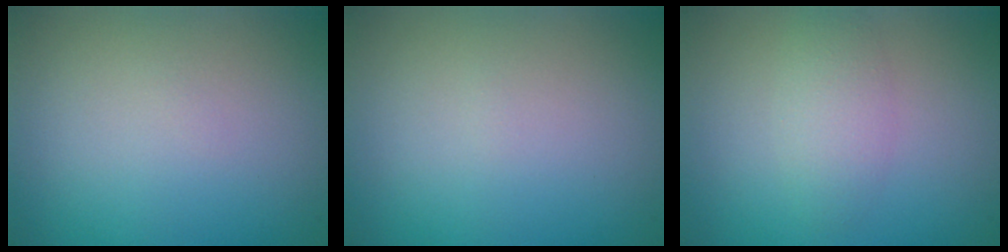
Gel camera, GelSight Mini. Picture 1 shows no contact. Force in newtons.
{"total": 0.0}
{"total": 2.3, "press": 2.3, "slide": 0.1}